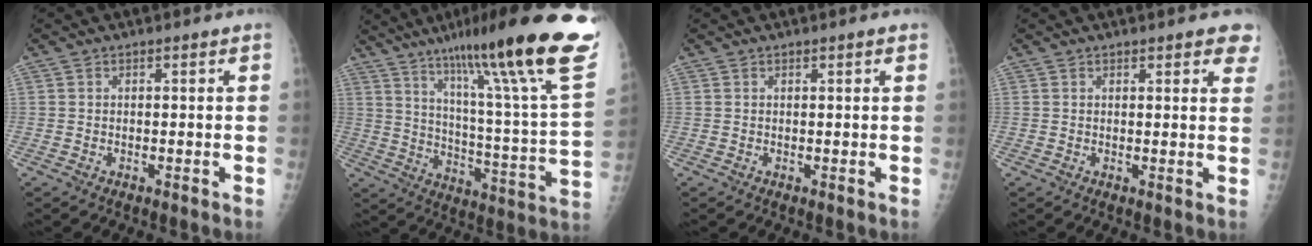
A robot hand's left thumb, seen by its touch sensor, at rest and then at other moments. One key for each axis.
{"total": 31.3, "fx": 20.0, "fy": 2.8, "fz": 23.8, "tx": -0.317, "ty": -0.072, "tz": 0.298}
{"total": 1.1, "fx": 0.7, "fy": 0.1, "fz": 0.8, "tx": -0.010, "ty": 0.002, "tz": 0.009}
{"total": 5.3, "fx": 3.7, "fy": 1.7, "fz": 3.4, "tx": -0.012, "ty": -0.007, "tz": 0.036}